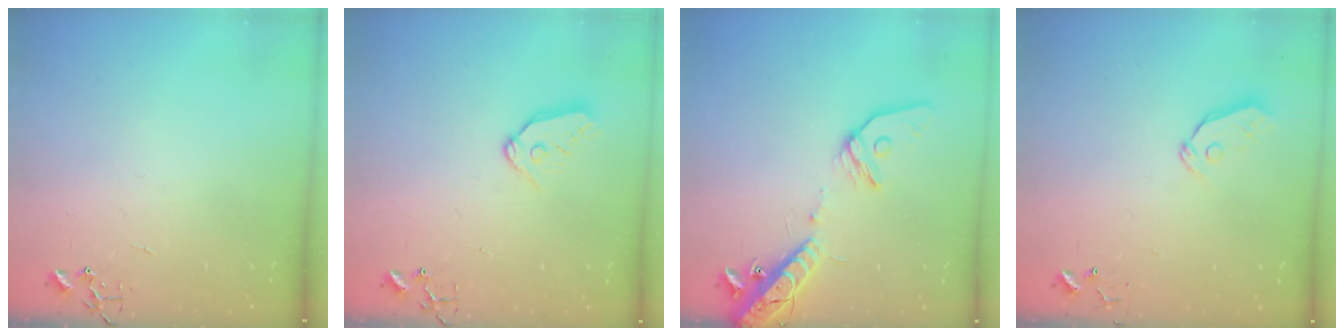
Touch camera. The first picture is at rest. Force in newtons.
{"total": 10.0, "press": 9.9, "slide": 1.1}
{"total": 16.7, "press": 16.3, "slide": 3.5}
{"total": 4.8, "press": 4.8, "slide": 0.4}